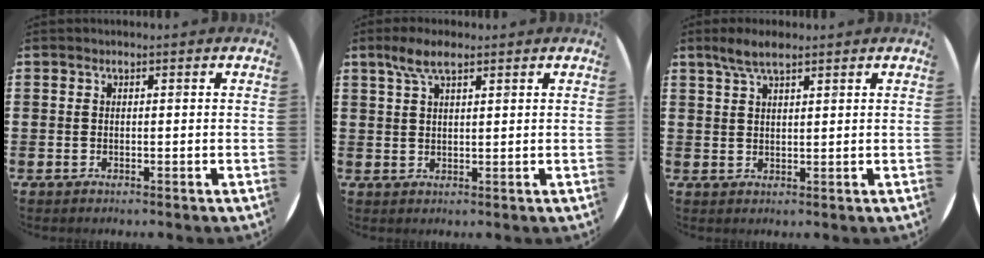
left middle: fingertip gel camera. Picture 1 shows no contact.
{"total": 4.3, "force": [2.8, 1.2, 3.0], "torque": [-0.057, 0.003, 0.048]}
{"total": 3.7, "force": [2.8, 0.9, 2.3], "torque": [-0.043, 0.002, 0.048]}